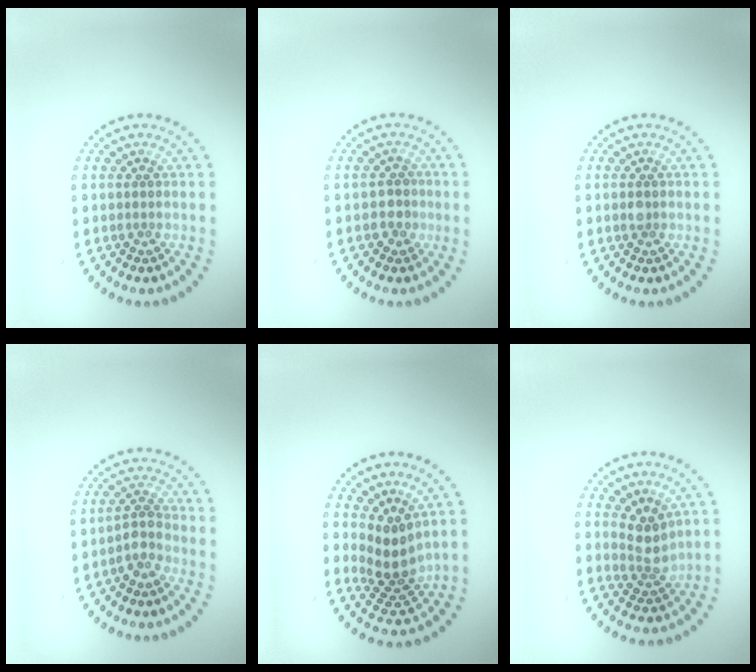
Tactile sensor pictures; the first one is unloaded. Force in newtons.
{"total": 1.7, "press": 1.6, "slide": 0.7}
{"total": 1.0, "press": 1.0, "slide": 0.0}
{"total": 2.0, "press": 1.5, "slide": 1.3}
{"total": 3.5, "press": 2.7, "slide": 2.3}
{"total": 2.6, "press": 2.3, "slide": 1.2}